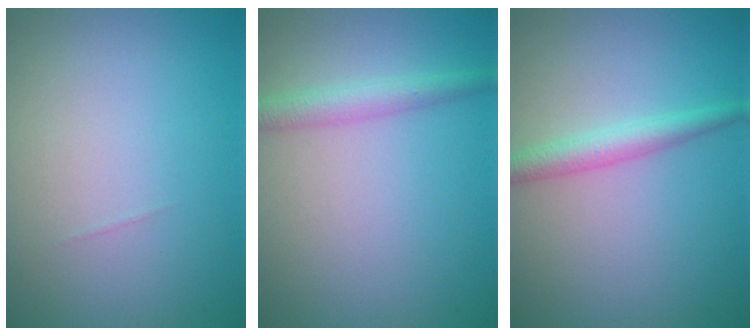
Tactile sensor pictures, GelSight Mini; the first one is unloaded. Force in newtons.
{"total": 2.5, "press": 2.5, "slide": 0.1}
{"total": 2.4, "press": 2.4, "slide": 0.0}